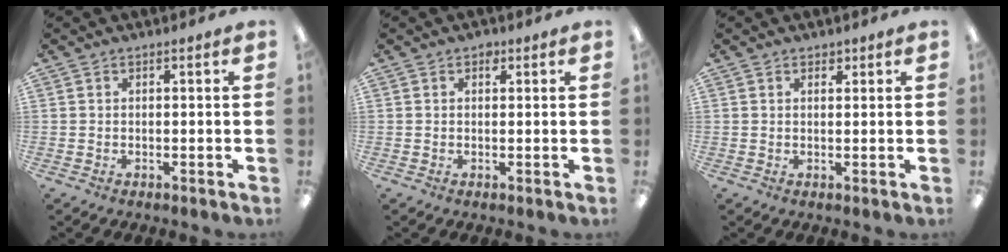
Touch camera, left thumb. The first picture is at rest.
{"total": 1.4, "force": [0.7, 1.0, 0.8], "torque": [-0.008, -0.001, 0.011]}
{"total": 1.3, "force": [1.0, 0.8, 0.5], "torque": [-0.002, -0.002, 0.017]}